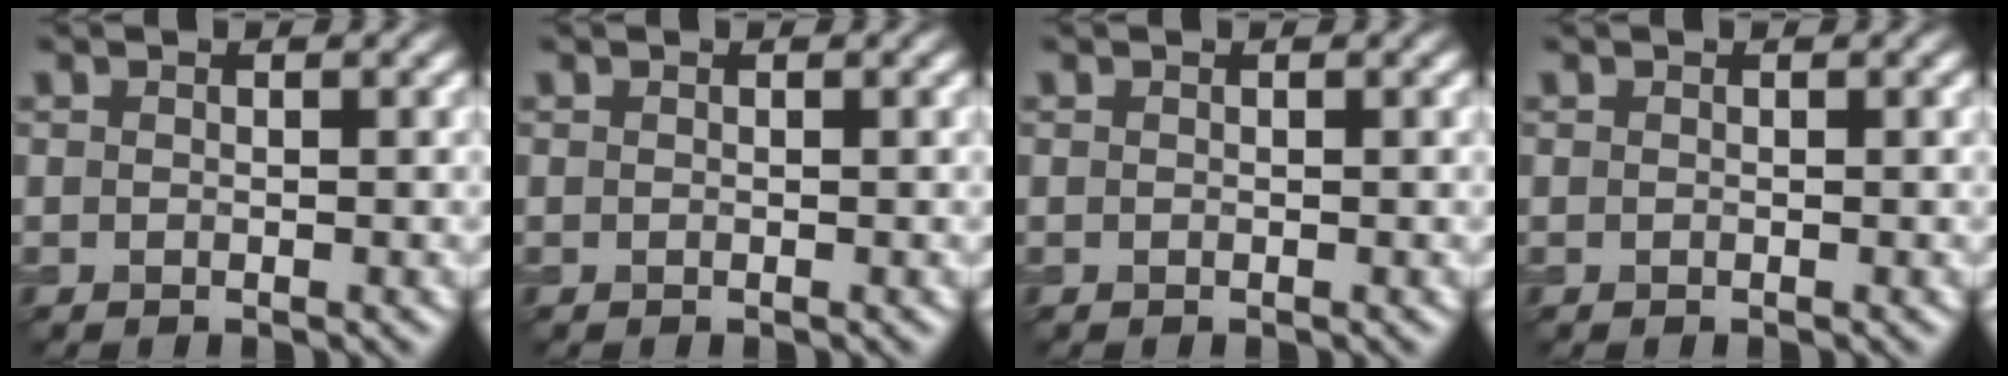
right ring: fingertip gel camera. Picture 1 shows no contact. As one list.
[{"total": 0.0}, {"total": 0.0}, {"total": 0.0}]